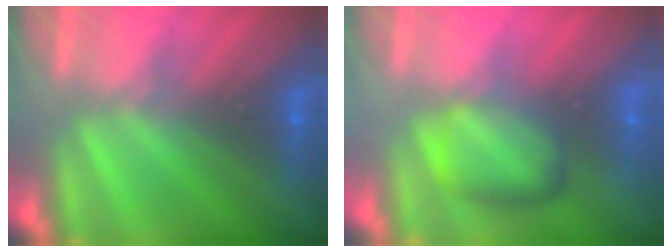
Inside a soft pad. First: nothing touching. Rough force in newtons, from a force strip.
{"total": 2.4}